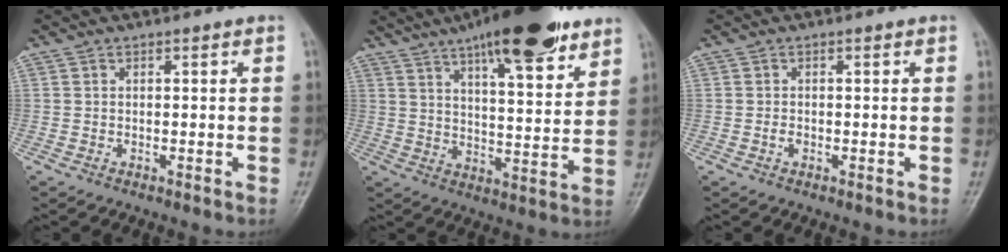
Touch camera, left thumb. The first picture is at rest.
{"total": 20.1, "force": [13.3, 5.6, 14.0], "torque": [-0.187, -0.048, 0.204]}
{"total": 0.9, "force": [-0.2, 0.6, 0.6], "torque": [-0.006, 0.001, -0.005]}